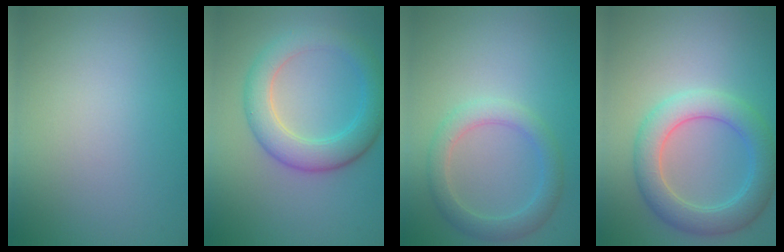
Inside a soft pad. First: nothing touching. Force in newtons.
{"total": 5.0, "press": 5.0, "slide": 0.1}
{"total": 3.0, "press": 3.0, "slide": 0.2}
{"total": 5.0, "press": 5.0, "slide": 0.1}